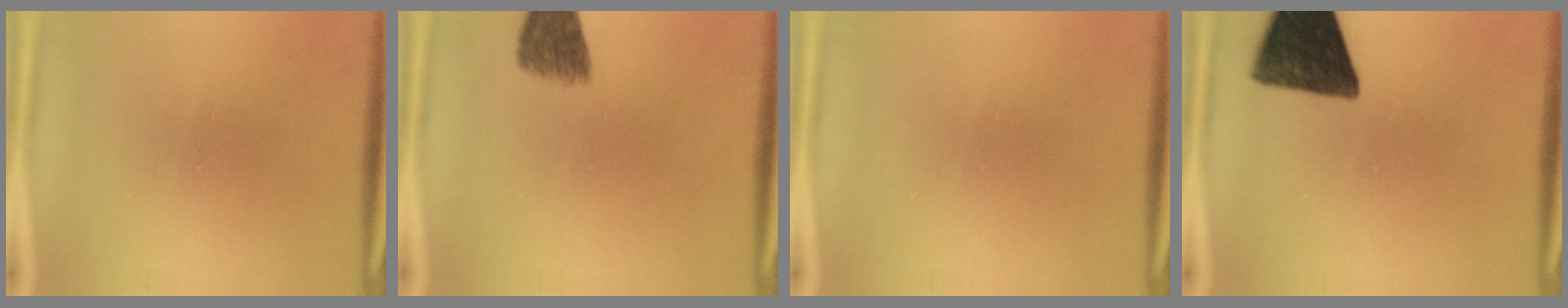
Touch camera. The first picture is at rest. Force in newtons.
{"total": 4.2}
{"total": 0.0}
{"total": 14.4}